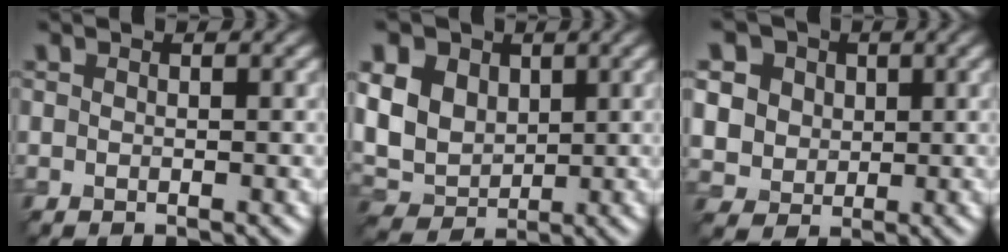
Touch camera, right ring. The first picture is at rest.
{"total": 9.1, "force": [2.7, 7.1, 5.1], "torque": [-0.118, 0.021, 0.039]}
{"total": 8.5, "force": [3.2, 7.0, 3.6], "torque": [-0.091, 0.023, 0.043]}